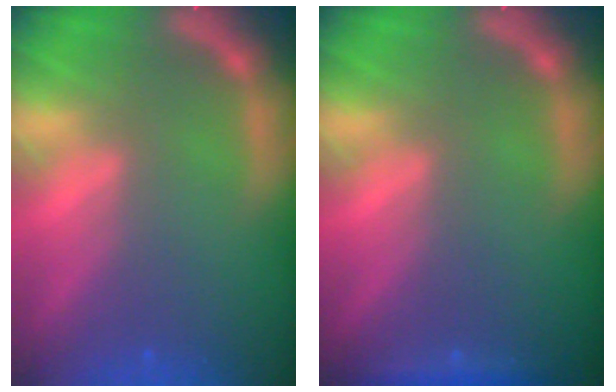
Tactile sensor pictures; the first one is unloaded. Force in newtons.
{"total": 1.4}